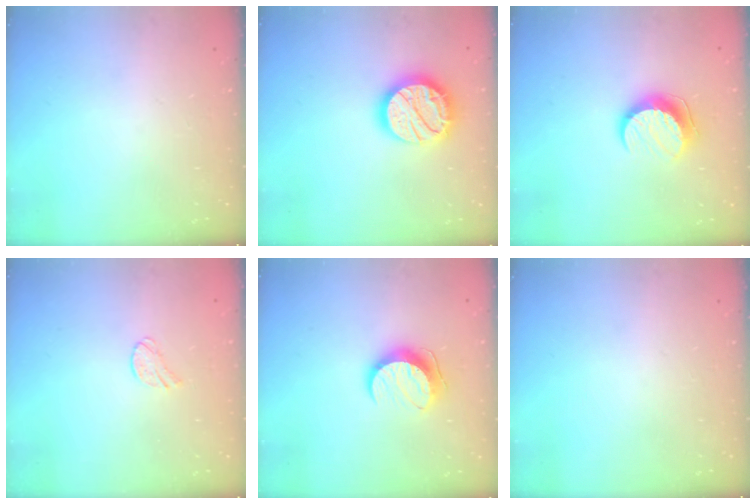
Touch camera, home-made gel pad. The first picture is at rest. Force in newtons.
{"total": 18.9, "press": 18.8, "slide": 1.4}
{"total": 9.7, "press": 9.7, "slide": 0.5}
{"total": 6.0, "press": 6.0, "slide": 0.6}
{"total": 9.8, "press": 9.8, "slide": 0.1}
{"total": 0.0}